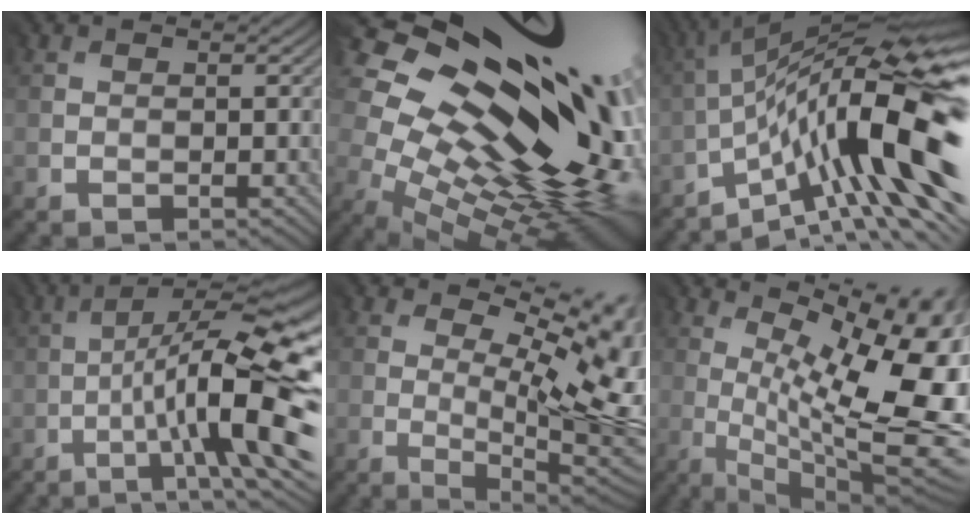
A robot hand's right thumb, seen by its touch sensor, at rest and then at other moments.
{"total": 19.4, "force": [4.8, 11.0, 15.3], "torque": [-0.274, 0.024, 0.083]}
{"total": 16.5, "force": [-5.1, 4.1, 15.1], "torque": [-0.230, 0.023, -0.086]}
{"total": 17.0, "force": [-3.7, 4.4, 16.0], "torque": [-0.220, -0.006, -0.045]}
{"total": 15.1, "force": [3.4, 6.4, 13.3], "torque": [-0.195, 0.018, 0.072]}
{"total": 18.4, "force": [1.4, 6.5, 17.2], "torque": [-0.231, 0.007, 0.045]}